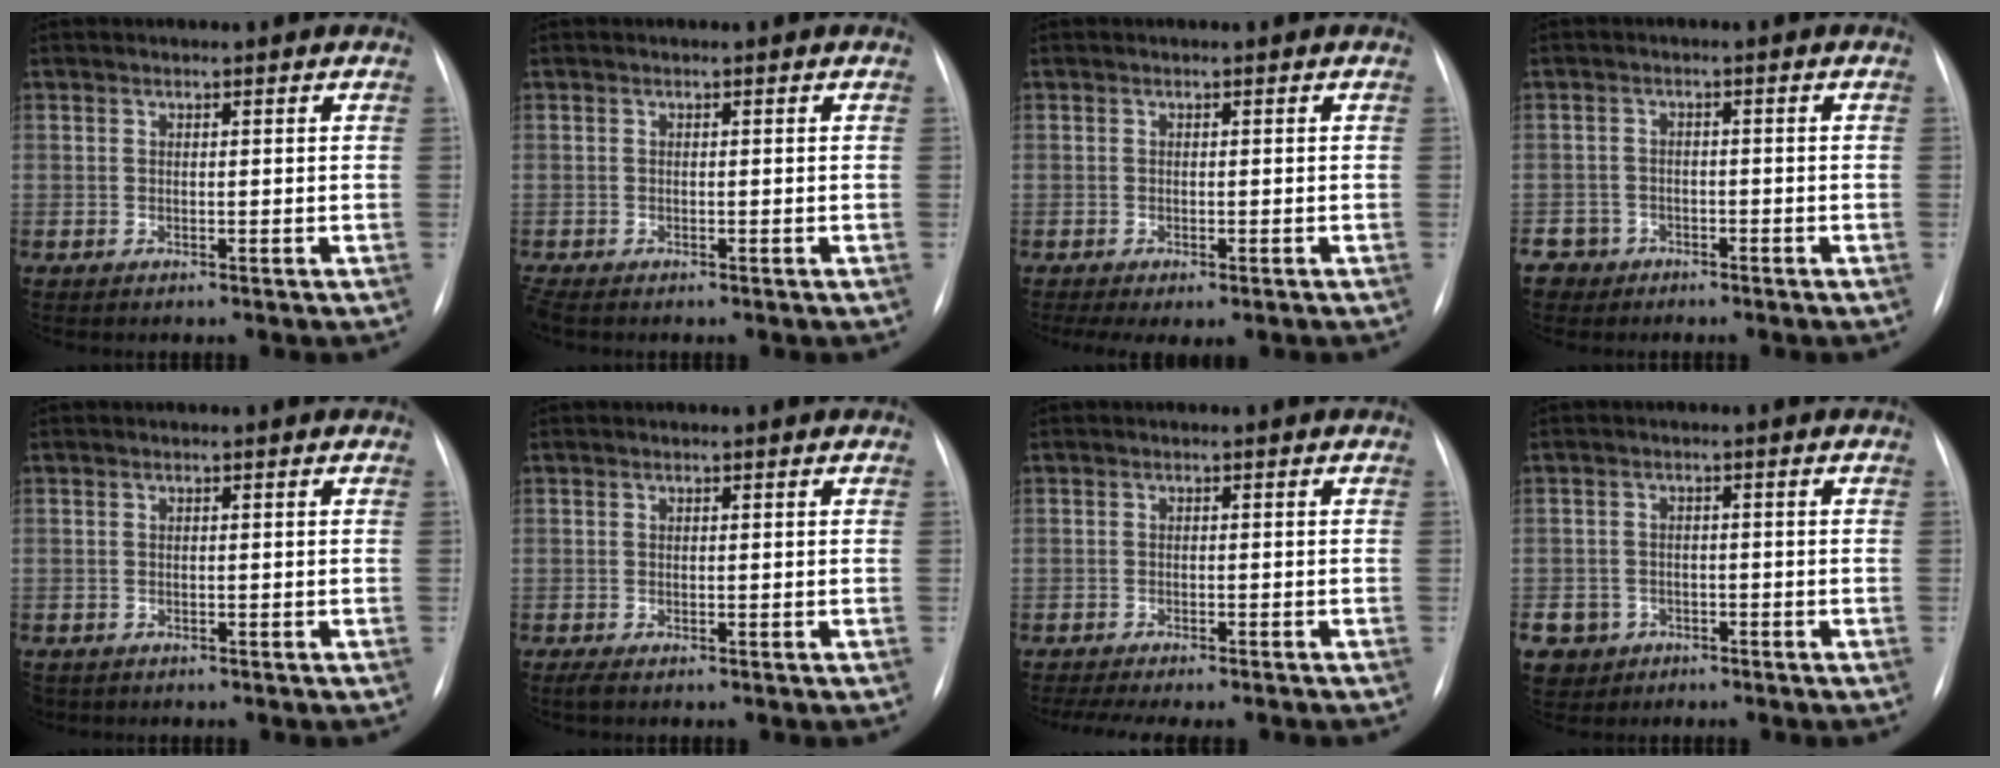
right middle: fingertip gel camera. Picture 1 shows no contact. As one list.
[{"total": 1.6, "force": [-1.3, 0.5, 0.8], "torque": [-0.017, -0.005, -0.020]}, {"total": 5.1, "force": [-3.6, 1.8, 3.2], "torque": [-0.042, -0.010, -0.050]}, {"total": 3.8, "force": [-2.6, 2.7, -0.7], "torque": [0.016, 0.009, -0.049]}, {"total": 2.6, "force": [-1.9, 1.7, 0.5], "torque": [-0.008, 0.000, -0.028]}, {"total": 1.0, "force": [-0.7, 0.2, 0.6], "torque": [-0.012, -0.003, -0.012]}, {"total": 11.2, "force": [-9.7, 2.2, 5.2], "torque": [-0.073, -0.005, -0.126]}, {"total": 6.2, "force": [-3.2, 5.3, 0.6], "torque": [-0.017, 0.008, -0.046]}]